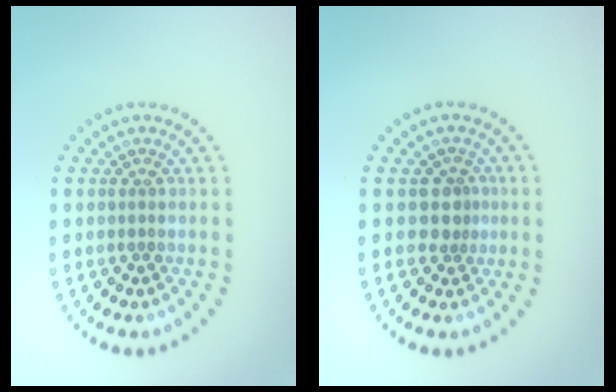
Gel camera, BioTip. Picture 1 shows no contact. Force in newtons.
{"total": 1.9, "press": 1.4, "slide": 1.3}